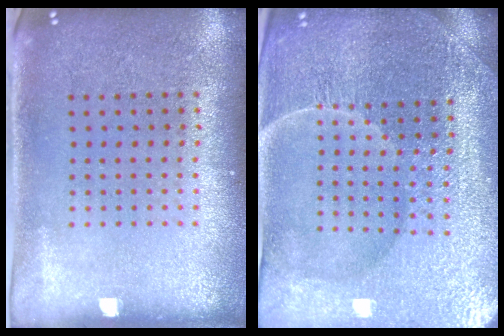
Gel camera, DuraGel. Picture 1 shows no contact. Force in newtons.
{"total": 5.0, "press": 4.8, "slide": 1.7}